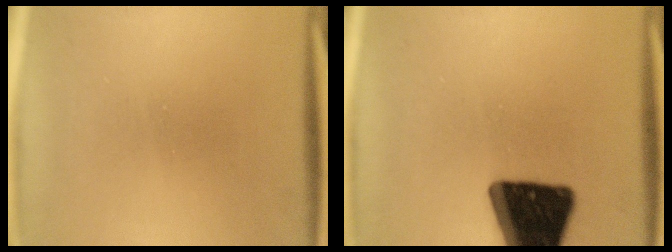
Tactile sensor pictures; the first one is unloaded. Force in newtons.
{"total": 19.6}